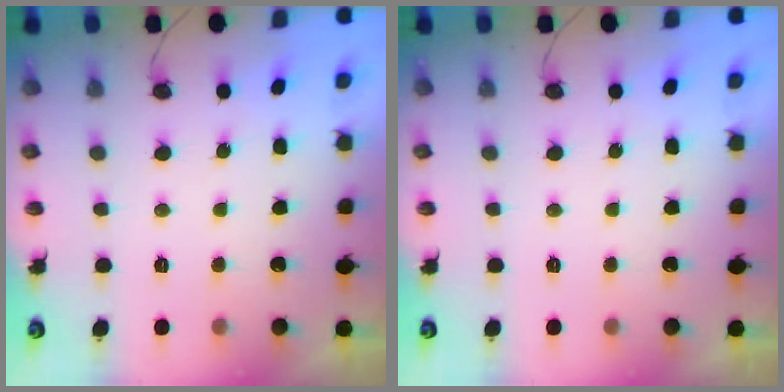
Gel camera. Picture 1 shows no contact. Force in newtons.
{"total": 0.0}